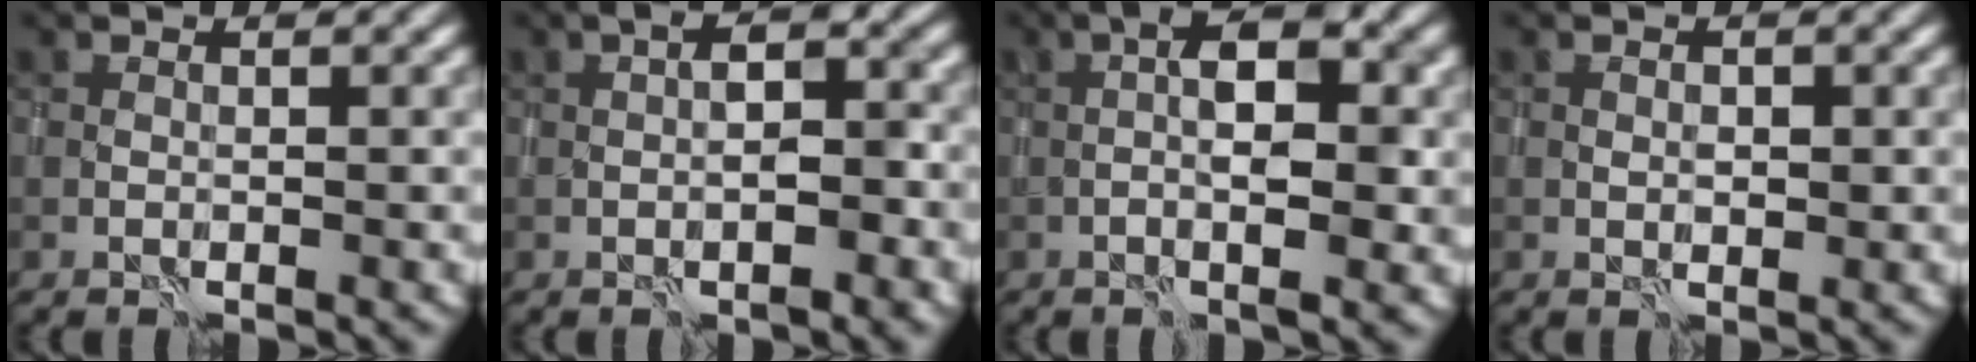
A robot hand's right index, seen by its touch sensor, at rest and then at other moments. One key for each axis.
{"total": 3.4, "fx": -0.3, "fy": 1.5, "fz": 3.1, "tx": -0.025, "ty": 0.010, "tz": -0.007}
{"total": 4.8, "fx": 0.1, "fy": 1.4, "fz": 4.6, "tx": -0.077, "ty": 0.006, "tz": -0.005}
{"total": 1.0, "fx": 0.3, "fy": 0.6, "fz": 0.8, "tx": -0.009, "ty": -0.001, "tz": 0.005}